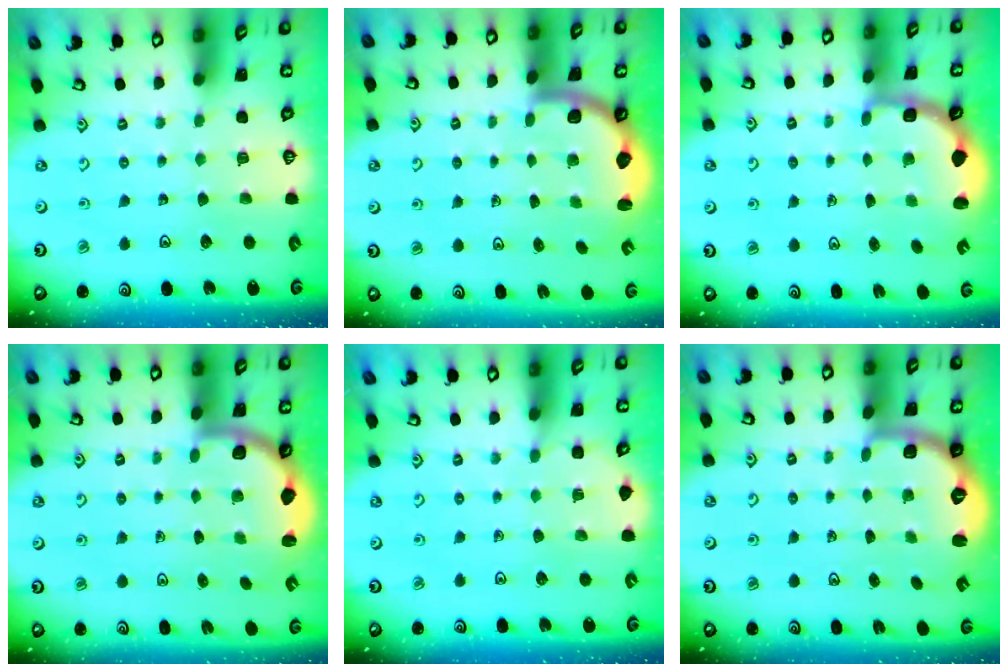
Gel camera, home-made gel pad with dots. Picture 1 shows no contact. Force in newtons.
{"total": 2.5, "press": 2.2, "slide": 1.2}
{"total": 2.9, "press": 2.0, "slide": 2.1}
{"total": 2.6, "press": 2.5, "slide": 0.6}
{"total": 4.6, "press": 4.6, "slide": 0.6}
{"total": 2.6, "press": 1.6, "slide": 2.1}